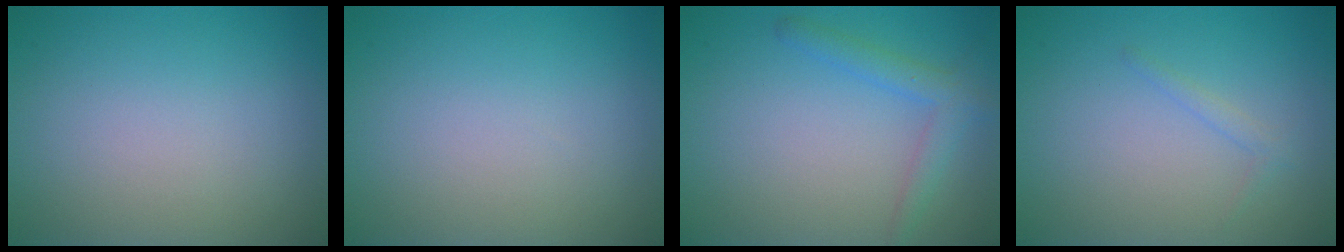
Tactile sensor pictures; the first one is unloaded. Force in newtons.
{"total": 0.0}
{"total": 2.4, "press": 2.4, "slide": 0.1}
{"total": 0.8, "press": 0.8, "slide": 0.1}